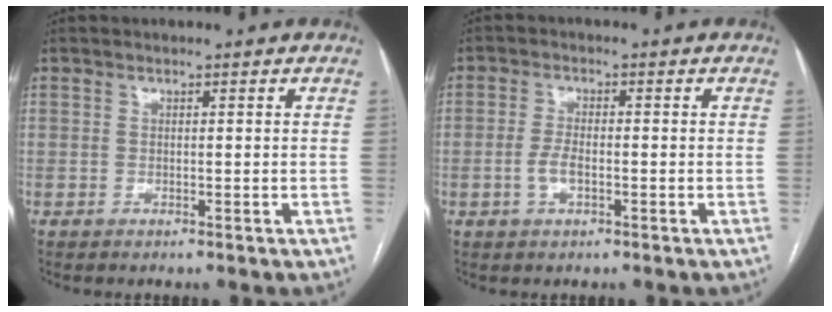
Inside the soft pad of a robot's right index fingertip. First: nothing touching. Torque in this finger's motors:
{"motor_torque": [0.45, -0.05, 0.06, 0.02]}